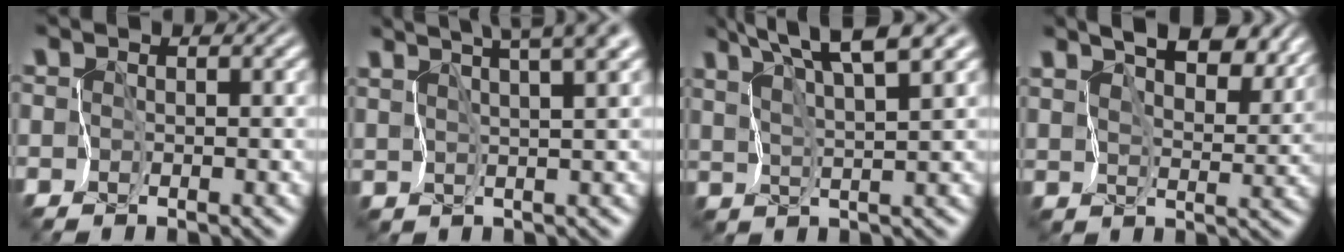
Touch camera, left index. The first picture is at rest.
{"total": 9.7, "force": [6.7, 3.1, 6.2], "torque": [-0.074, 0.042, 0.084]}
{"total": 7.4, "force": [5.6, 0.9, 4.7], "torque": [-0.080, 0.021, 0.077]}
{"total": 10.4, "force": [7.6, 4.3, 5.7], "torque": [-0.085, 0.011, 0.107]}